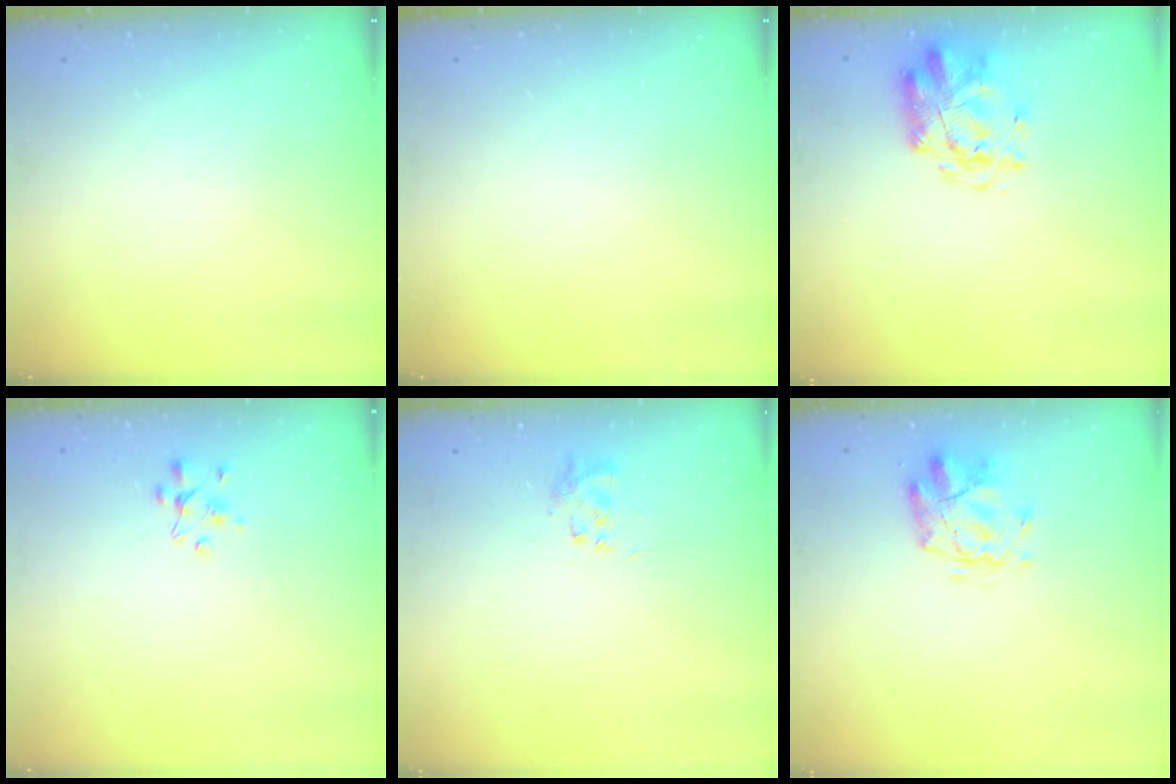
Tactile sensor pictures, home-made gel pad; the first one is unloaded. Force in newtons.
{"total": 0.0}
{"total": 2.7, "press": 2.6, "slide": 0.7}
{"total": 3.0, "press": 2.9, "slide": 0.9}
{"total": 3.0, "press": 2.8, "slide": 1.1}
{"total": 2.7, "press": 2.4, "slide": 1.3}